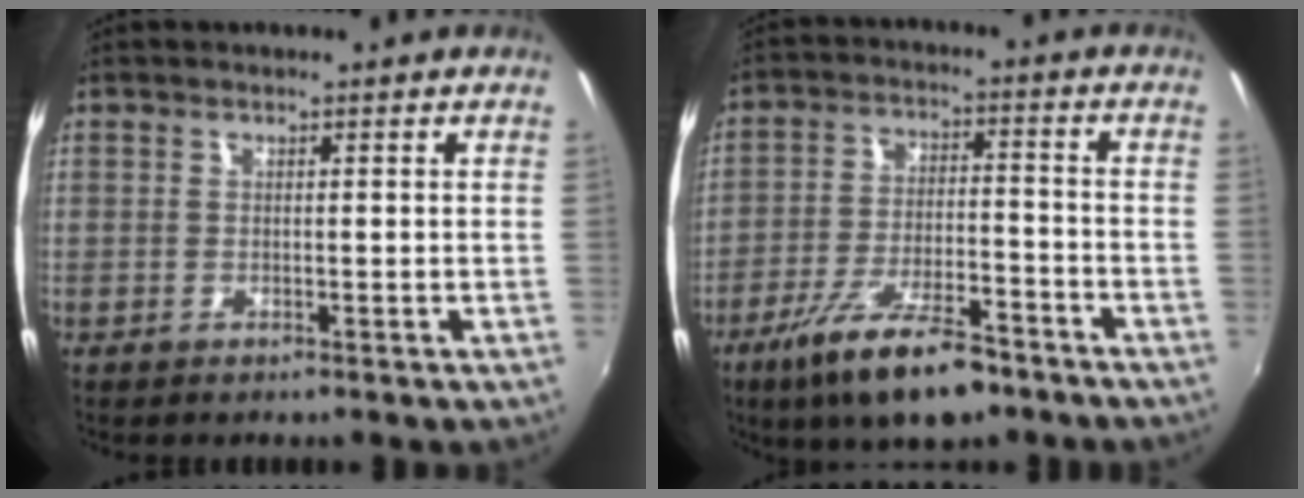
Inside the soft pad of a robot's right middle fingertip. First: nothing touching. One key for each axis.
{"total": 13.6, "fx": -9.4, "fy": 4.2, "fz": 8.9, "tx": -0.178, "ty": -0.019, "tz": -0.157}